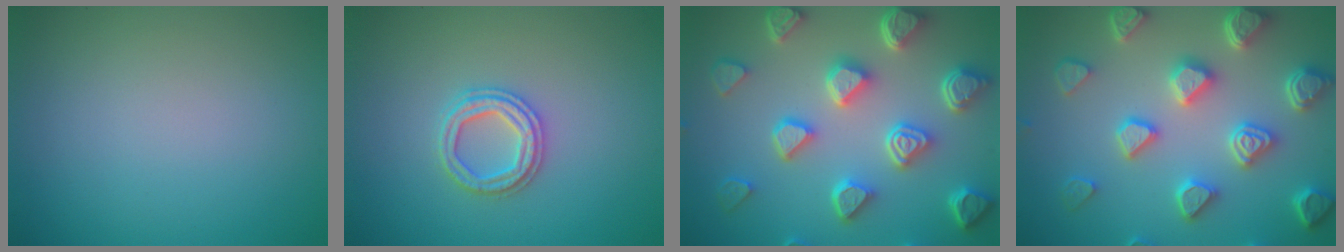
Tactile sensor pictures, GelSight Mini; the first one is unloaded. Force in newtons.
{"total": 2.4, "press": 2.4, "slide": 0.3}
{"total": 7.6, "press": 6.0, "slide": 4.7}
{"total": 6.5, "press": 5.4, "slide": 3.5}